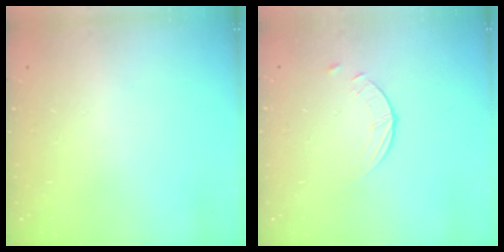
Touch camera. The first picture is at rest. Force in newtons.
{"total": 0.9, "press": 0.9, "slide": 0.1}